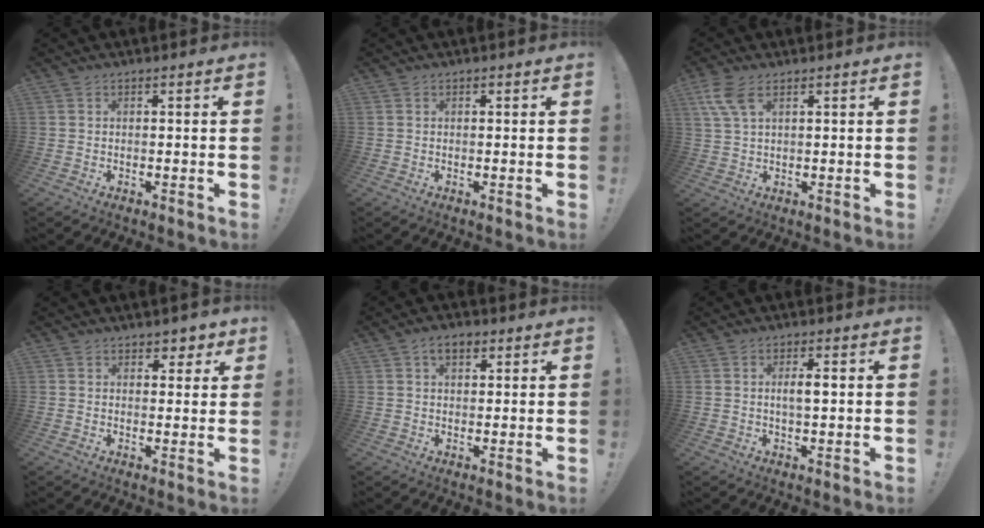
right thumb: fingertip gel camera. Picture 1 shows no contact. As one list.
[{"total": 0.0}, {"total": 7.0, "force": [3.4, 2.9, 5.3], "torque": [-0.117, -0.002, 0.066]}, {"total": 3.6, "force": [2.5, 2.5, 0.7], "torque": [0.012, -0.020, 0.041]}, {"total": 4.5, "force": [2.1, 2.8, 2.9], "torque": [-0.041, 0.000, 0.036]}, {"total": 3.6, "force": [0.4, 1.0, 3.5], "torque": [-0.053, -0.002, 0.001]}]